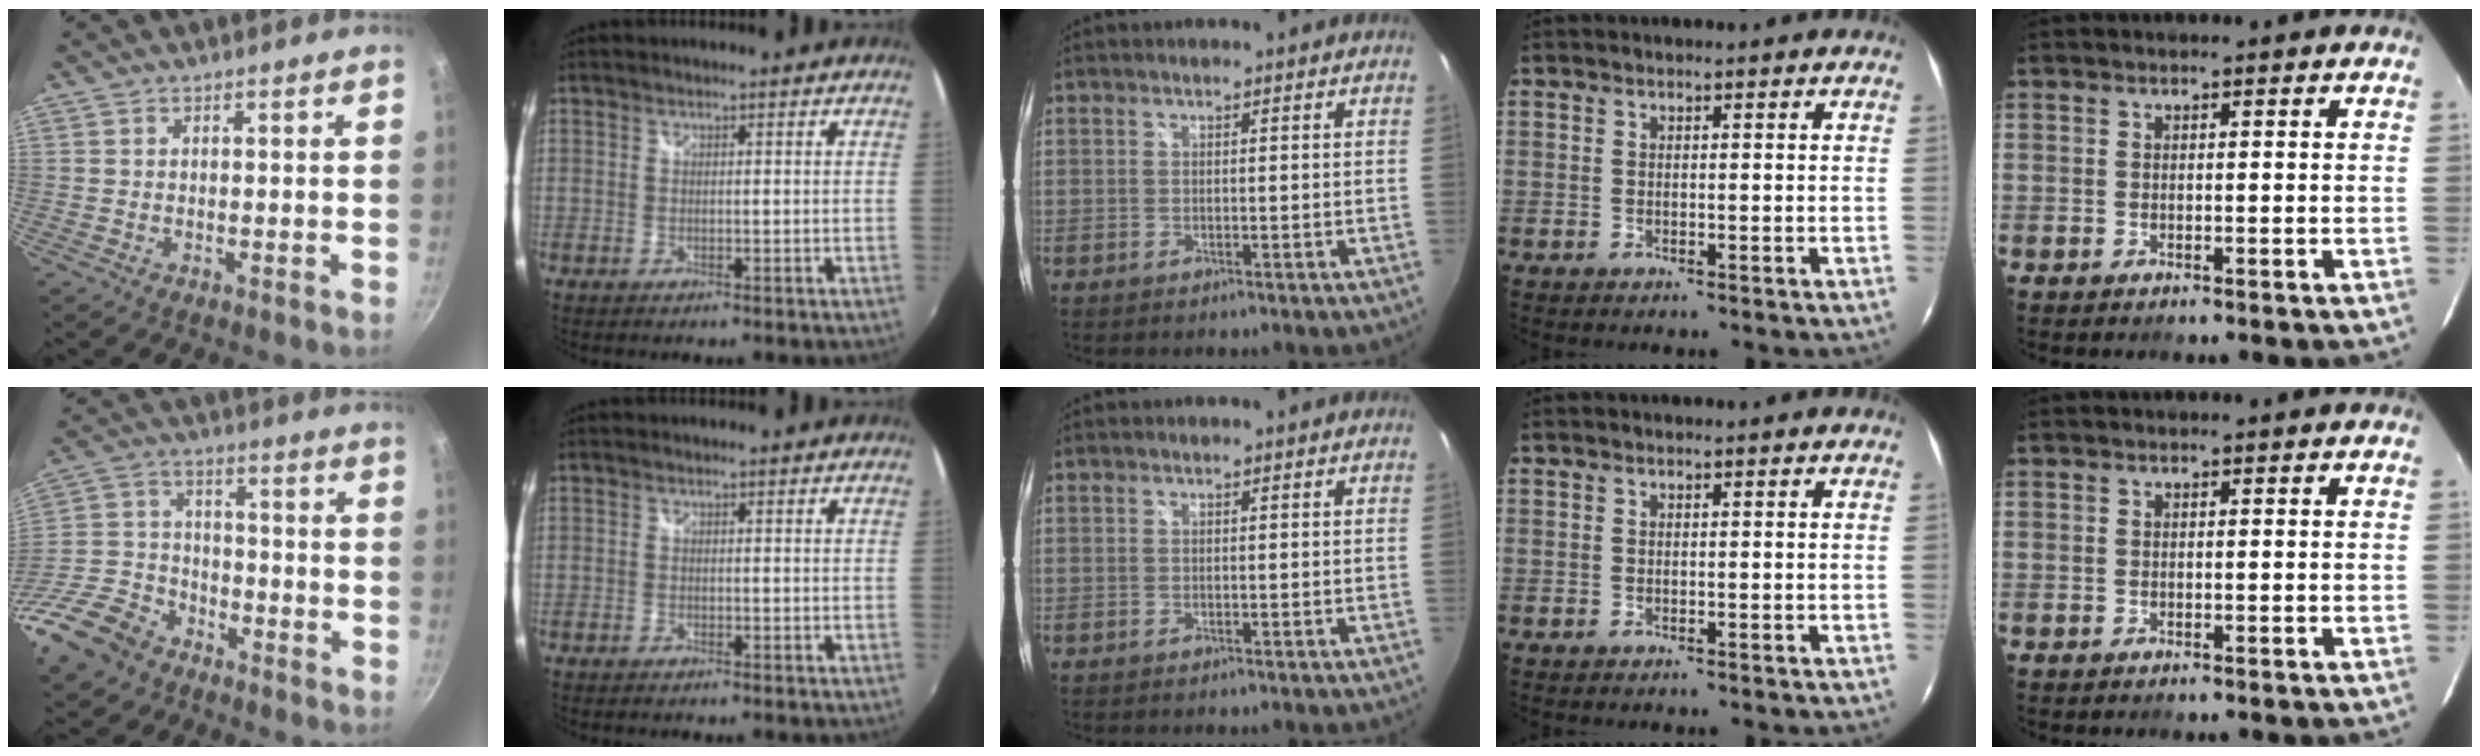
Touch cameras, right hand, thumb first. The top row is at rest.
{"thumb": {"total": 14.3, "force": [-9.7, 8.8, 5.8], "torque": [-0.110, 0.059, -0.198]}, "index": {"total": 0.7, "force": [-0.6, 0.2, 0.2], "torque": [-0.006, -0.004, -0.014]}}